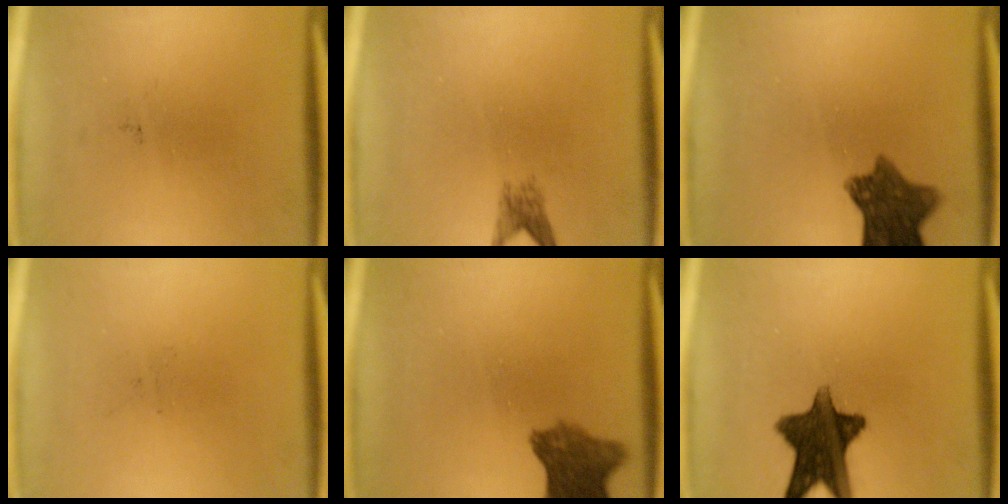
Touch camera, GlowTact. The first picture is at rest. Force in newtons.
{"total": 1.9}
{"total": 9.1}
{"total": 0.0}
{"total": 7.1}
{"total": 12.3}